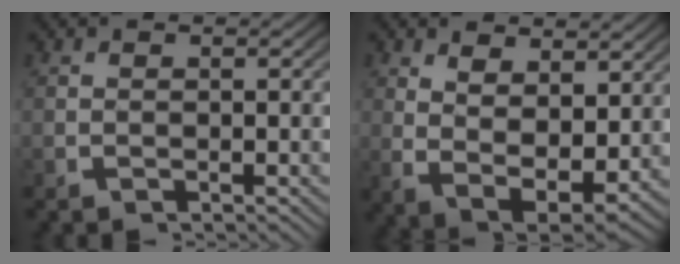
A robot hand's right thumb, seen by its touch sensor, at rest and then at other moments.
{"total": 7.0, "force": [0.0, 4.7, 5.2], "torque": [-0.115, -0.041, 0.019]}